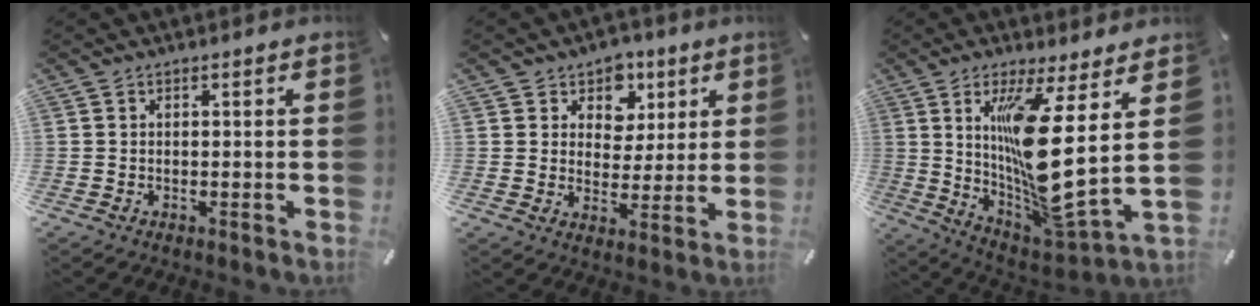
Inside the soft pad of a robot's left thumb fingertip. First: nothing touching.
{"total": 7.7, "force": [3.4, 6.8, 1.5], "torque": [-0.015, -0.029, 0.056]}
{"total": 18.3, "force": [5.2, 3.5, 17.2], "torque": [-0.322, -0.065, 0.076]}